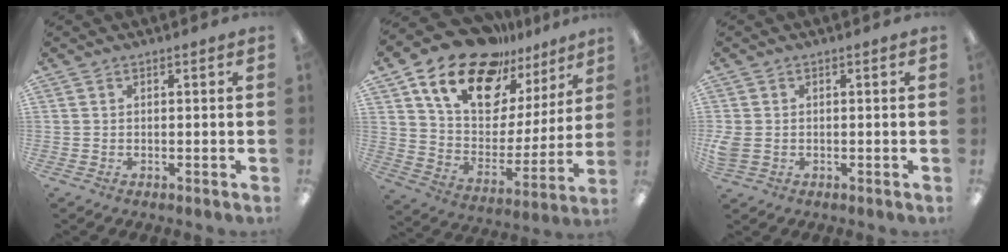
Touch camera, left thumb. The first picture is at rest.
{"total": 19.8, "force": [14.8, 9.8, 8.9], "torque": [-0.165, -0.101, 0.263]}
{"total": 3.3, "force": [-0.4, 2.6, 1.9], "torque": [-0.047, 0.001, -0.009]}